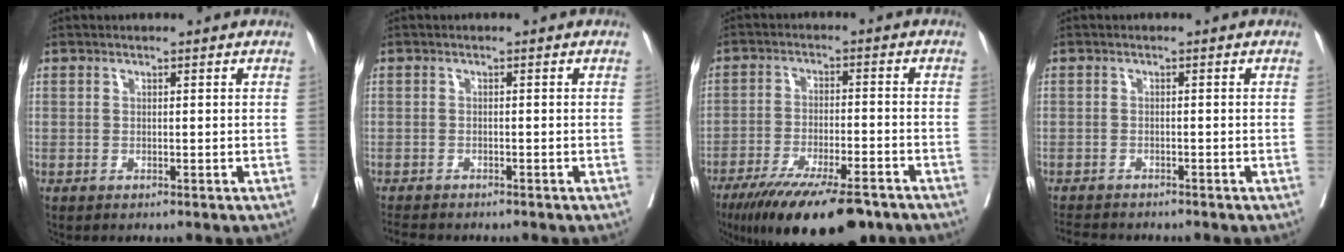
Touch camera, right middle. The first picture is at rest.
{"total": 4.7, "force": [-4.3, 0.9, 1.8], "torque": [-0.033, -0.012, -0.067]}
{"total": 16.7, "force": [-12.8, 3.3, 10.3], "torque": [-0.152, -0.026, -0.202]}
{"total": 5.7, "force": [-5.3, 1.0, 1.9], "torque": [-0.033, -0.012, -0.082]}